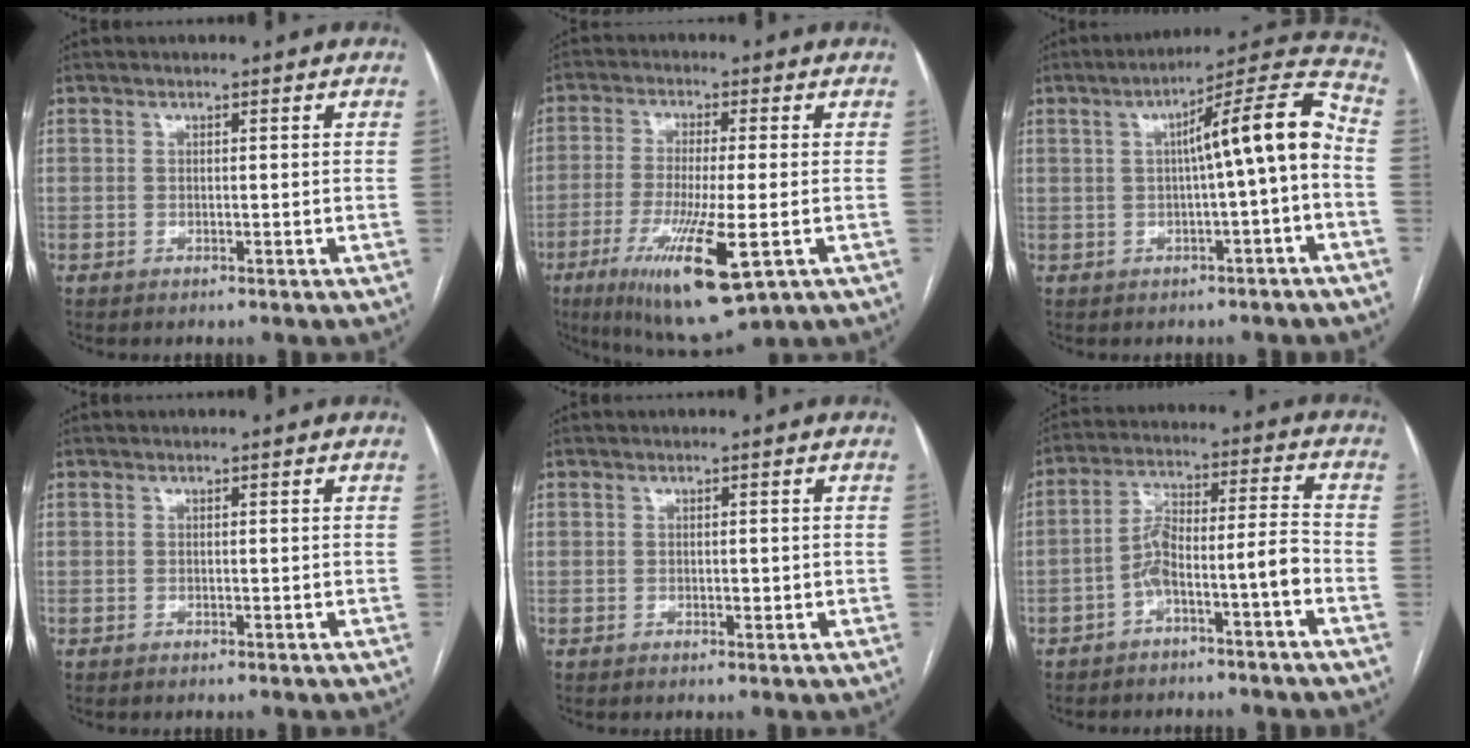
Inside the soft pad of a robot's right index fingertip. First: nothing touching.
{"total": 13.5, "force": [-5.2, 1.8, 12.4], "torque": [-0.234, -0.041, -0.083]}
{"total": 10.8, "force": [-0.4, 0.2, 10.8], "torque": [-0.151, 0.033, -0.009]}
{"total": 0.0}
{"total": 1.0, "force": [-0.1, 0.5, 0.8], "torque": [-0.009, 0.000, 0.000]}
{"total": 7.7, "force": [-3.9, 0.6, 6.6], "torque": [-0.117, 0.039, -0.064]}